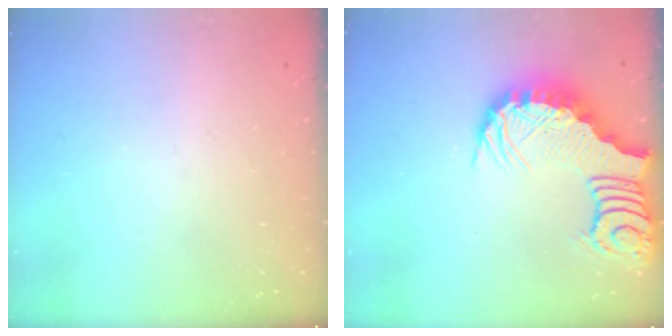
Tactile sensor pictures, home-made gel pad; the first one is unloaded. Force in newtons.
{"total": 3.7, "press": 3.6, "slide": 0.8}